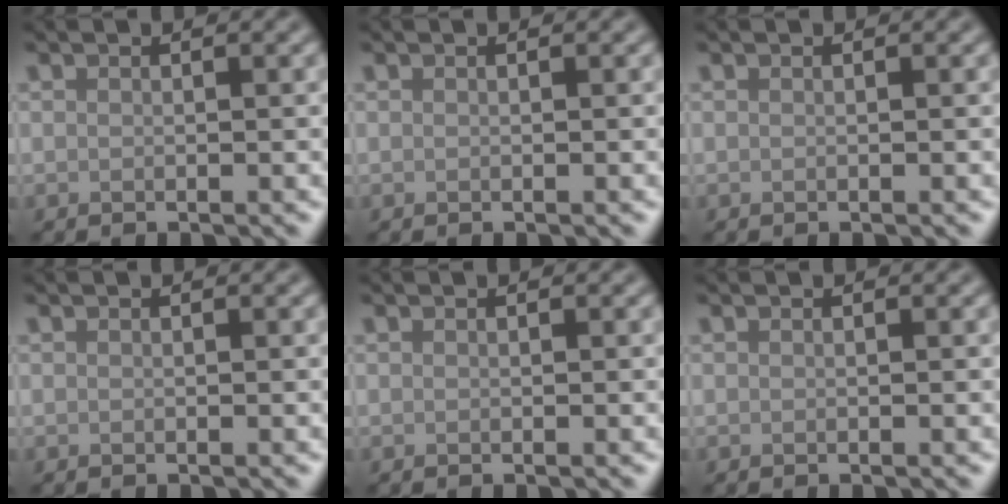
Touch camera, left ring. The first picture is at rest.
{"total": 0.0}
{"total": 0.0}
{"total": 0.0}
{"total": 0.0}
{"total": 0.0}